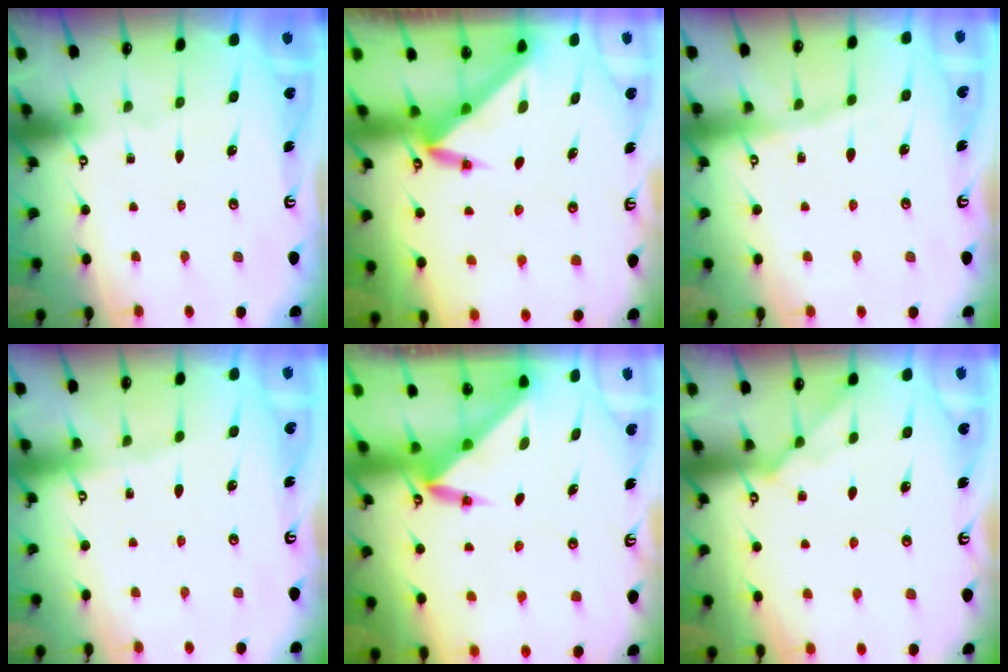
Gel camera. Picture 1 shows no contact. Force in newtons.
{"total": 3.2, "press": 3.2, "slide": 0.1}
{"total": 5.3, "press": 5.3, "slide": 0.7}
{"total": 2.4, "press": 2.4, "slide": 0.4}
{"total": 3.7, "press": 3.7, "slide": 0.3}
{"total": 4.7, "press": 4.7, "slide": 0.7}